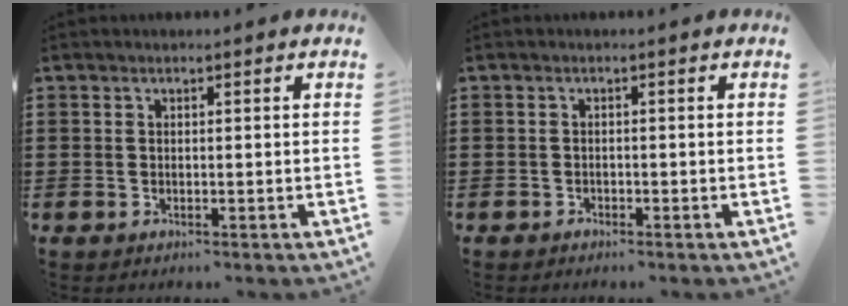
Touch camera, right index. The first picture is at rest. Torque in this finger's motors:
{"motor_torque": [-0.95, 0.97, -0.02, -0.07]}